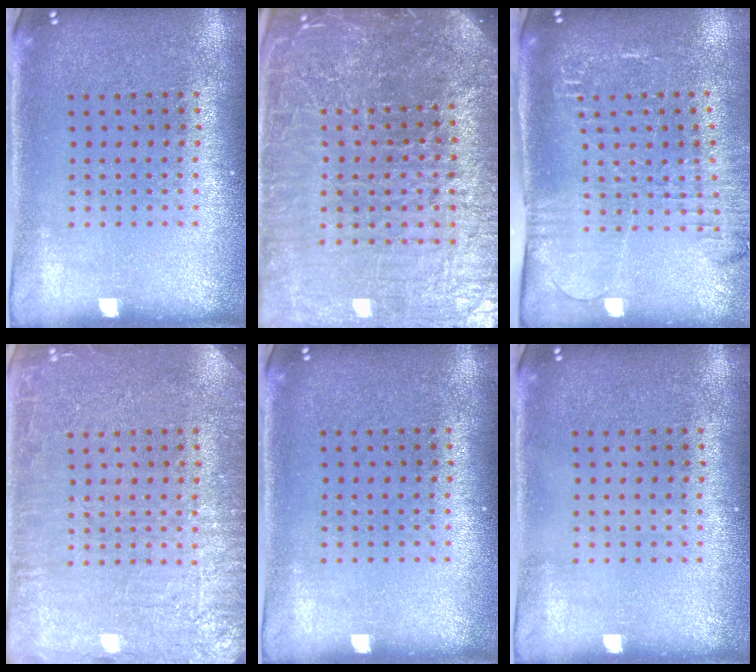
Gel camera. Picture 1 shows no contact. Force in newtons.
{"total": 6.7, "press": 5.9, "slide": 3.1}
{"total": 1.9, "press": 1.9, "slide": 0.4}
{"total": 4.7, "press": 4.7, "slide": 0.7}
{"total": 0.0}
{"total": 0.0}